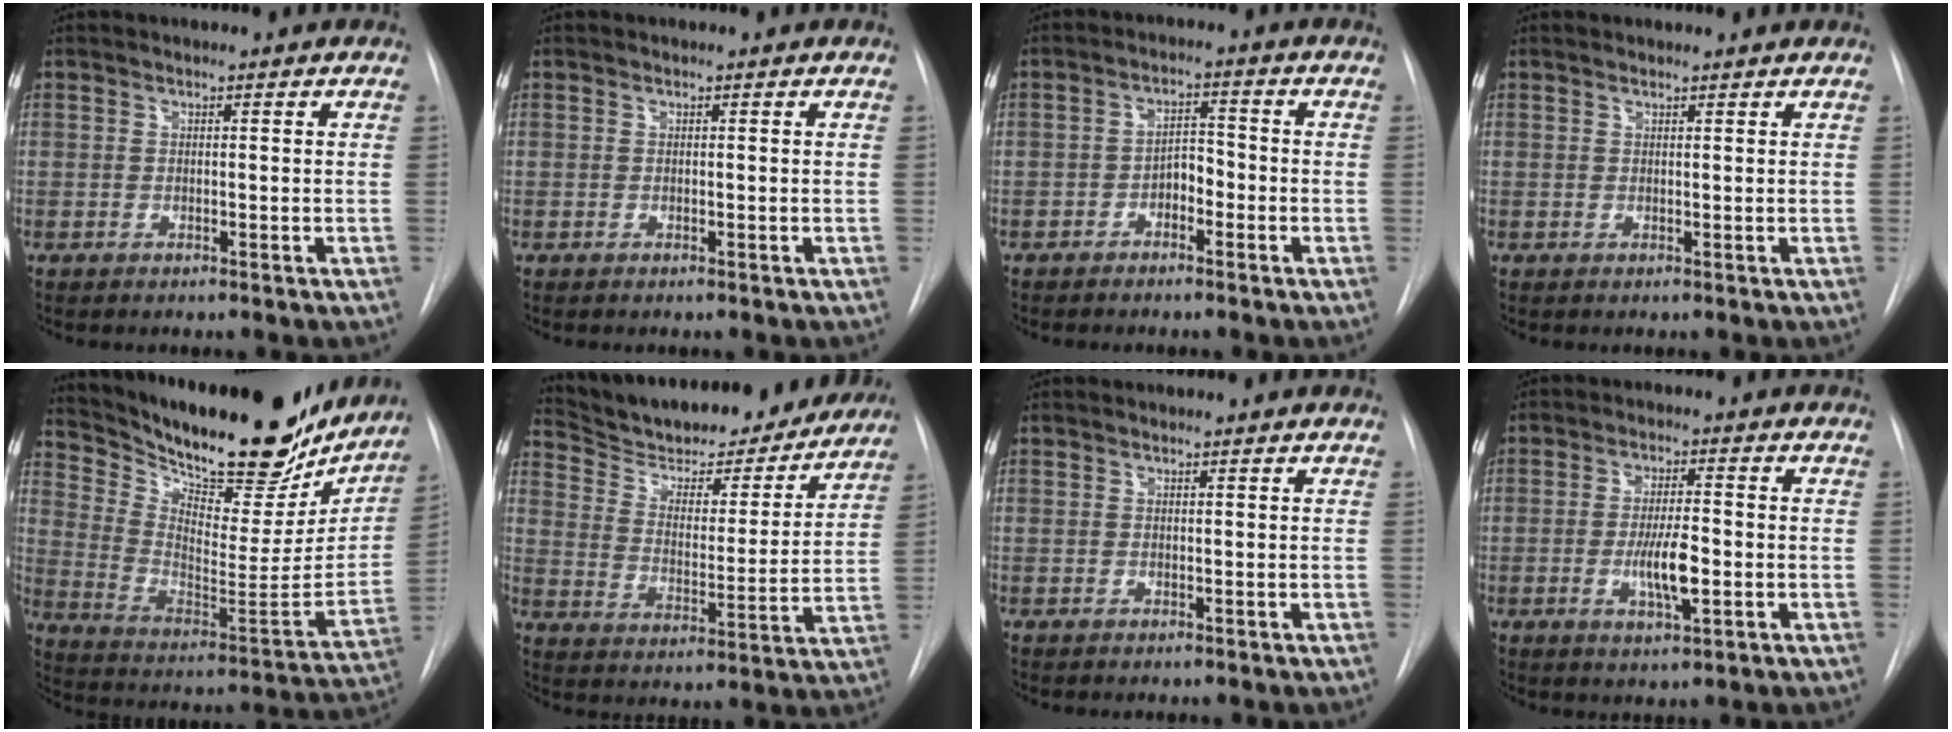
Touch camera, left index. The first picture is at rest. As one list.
[{"total": 0.0}, {"total": 3.1, "force": [-1.7, 1.7, 2.1], "torque": [-0.030, 0.010, -0.033]}, {"total": 2.0, "force": [2.0, 0.3, 0.3], "torque": [-0.012, 0.014, 0.026]}, {"total": 29.6, "force": [24.4, 8.5, 14.5], "torque": [-0.250, -0.025, 0.352]}, {"total": 23.2, "force": [21.1, 5.5, 7.8], "torque": [-0.123, -0.012, 0.300]}, {"total": 0.9, "force": [0.9, 0.1, 0.1], "torque": [-0.007, 0.011, 0.015]}, {"total": 6.1, "force": [-1.3, 1.3, 5.8], "torque": [-0.109, -0.008, -0.021]}]